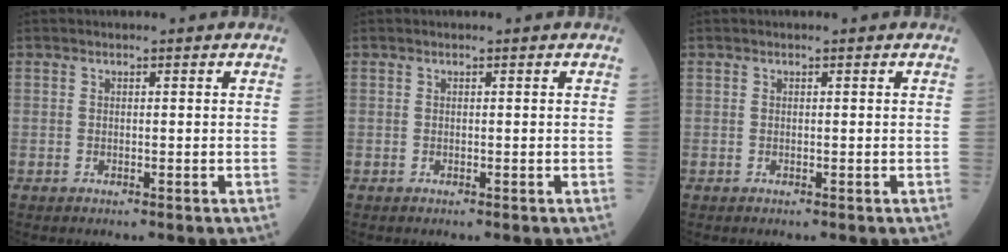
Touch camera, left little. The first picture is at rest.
{"total": 0.0}
{"total": 0.0}